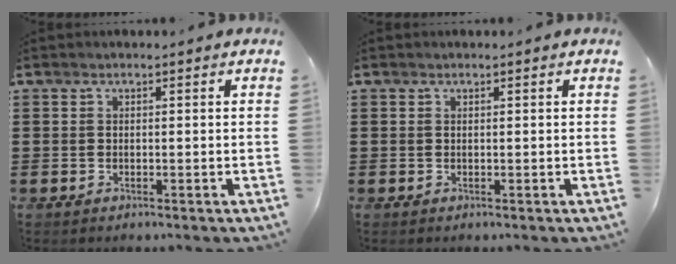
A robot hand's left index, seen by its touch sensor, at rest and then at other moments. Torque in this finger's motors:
{"motor_torque": [0.00, 0.00, 0.00, 0.00]}